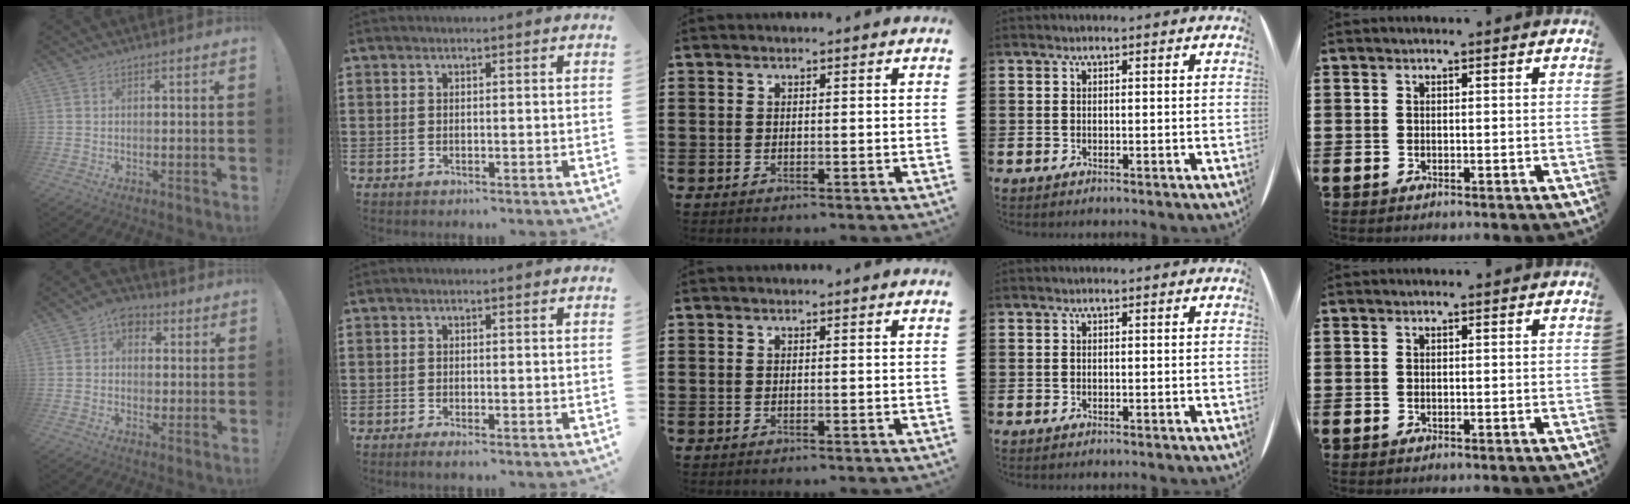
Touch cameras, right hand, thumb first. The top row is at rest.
{"thumb": {"total": 6.6, "force": [2.1, 5.6, 2.8], "torque": [-0.023, -0.006, 0.037]}, "index": {"total": 0.6, "force": [-0.5, 0.0, 0.4], "torque": [-0.008, -0.004, -0.008]}}